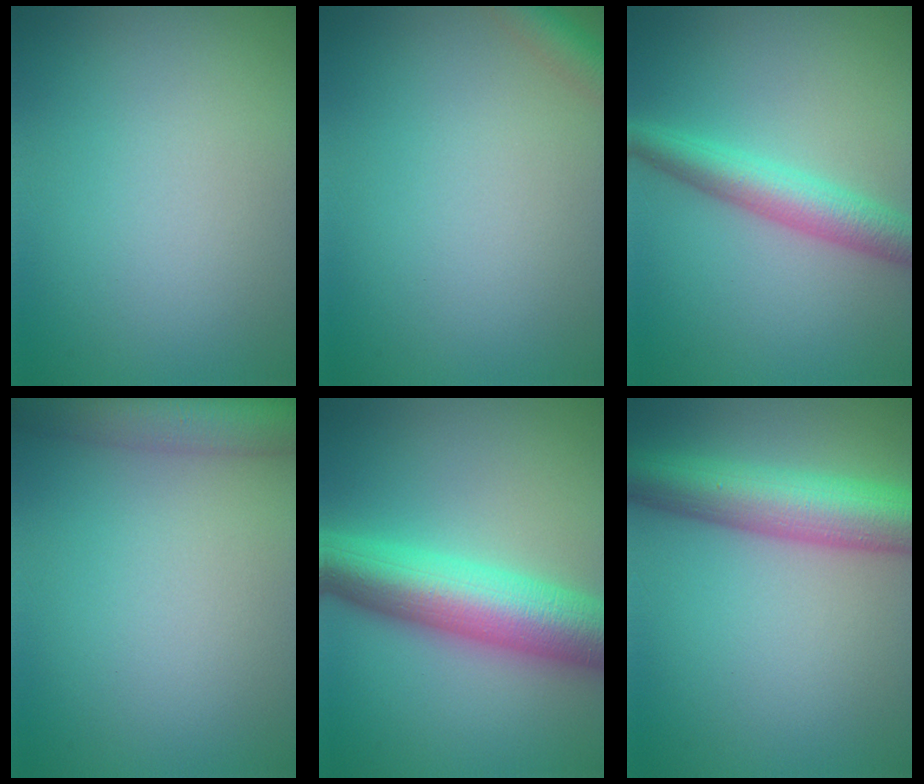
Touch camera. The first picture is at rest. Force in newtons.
{"total": 2.3, "press": 2.3, "slide": 0.1}
{"total": 4.2, "press": 4.2, "slide": 0.1}
{"total": 6.1, "press": 6.1, "slide": 0.3}
{"total": 9.3, "press": 9.3, "slide": 0.2}
{"total": 7.8, "press": 7.8, "slide": 0.2}